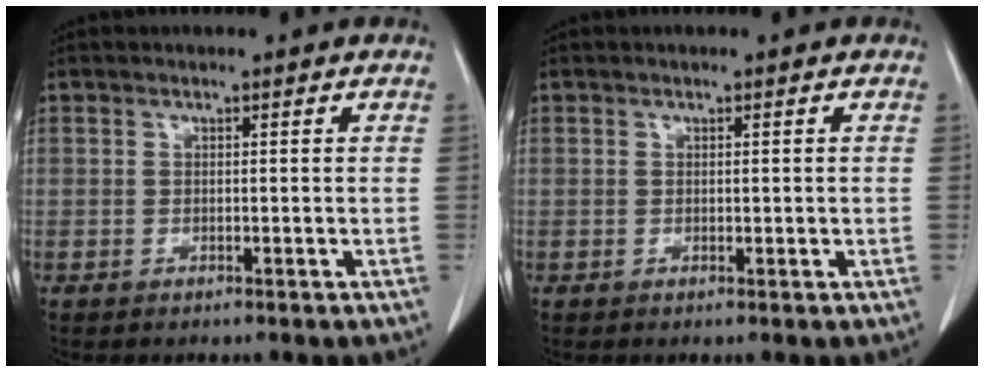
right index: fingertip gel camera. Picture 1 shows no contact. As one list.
[{"total": 0.5, "force": [0.2, 0.4, 0.3], "torque": [-0.002, 0.001, 0.008]}]